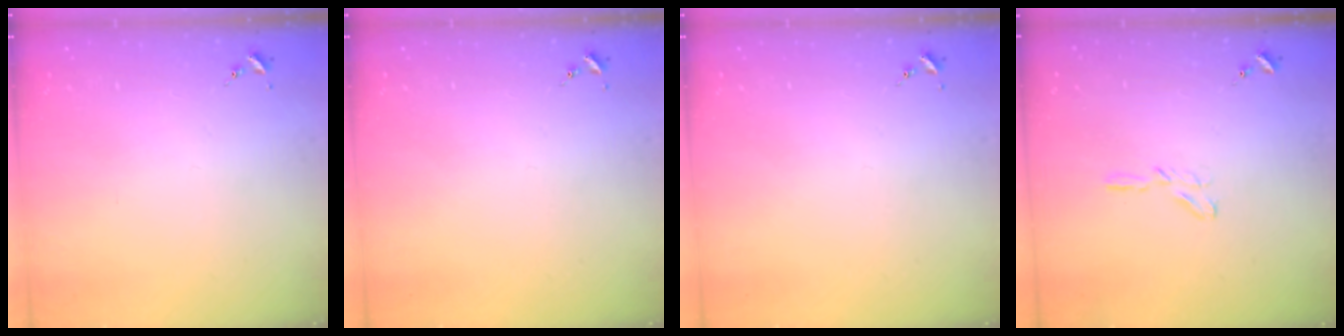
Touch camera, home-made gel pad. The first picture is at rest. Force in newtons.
{"total": 0.0}
{"total": 0.0}
{"total": 3.8, "press": 3.8, "slide": 0.3}